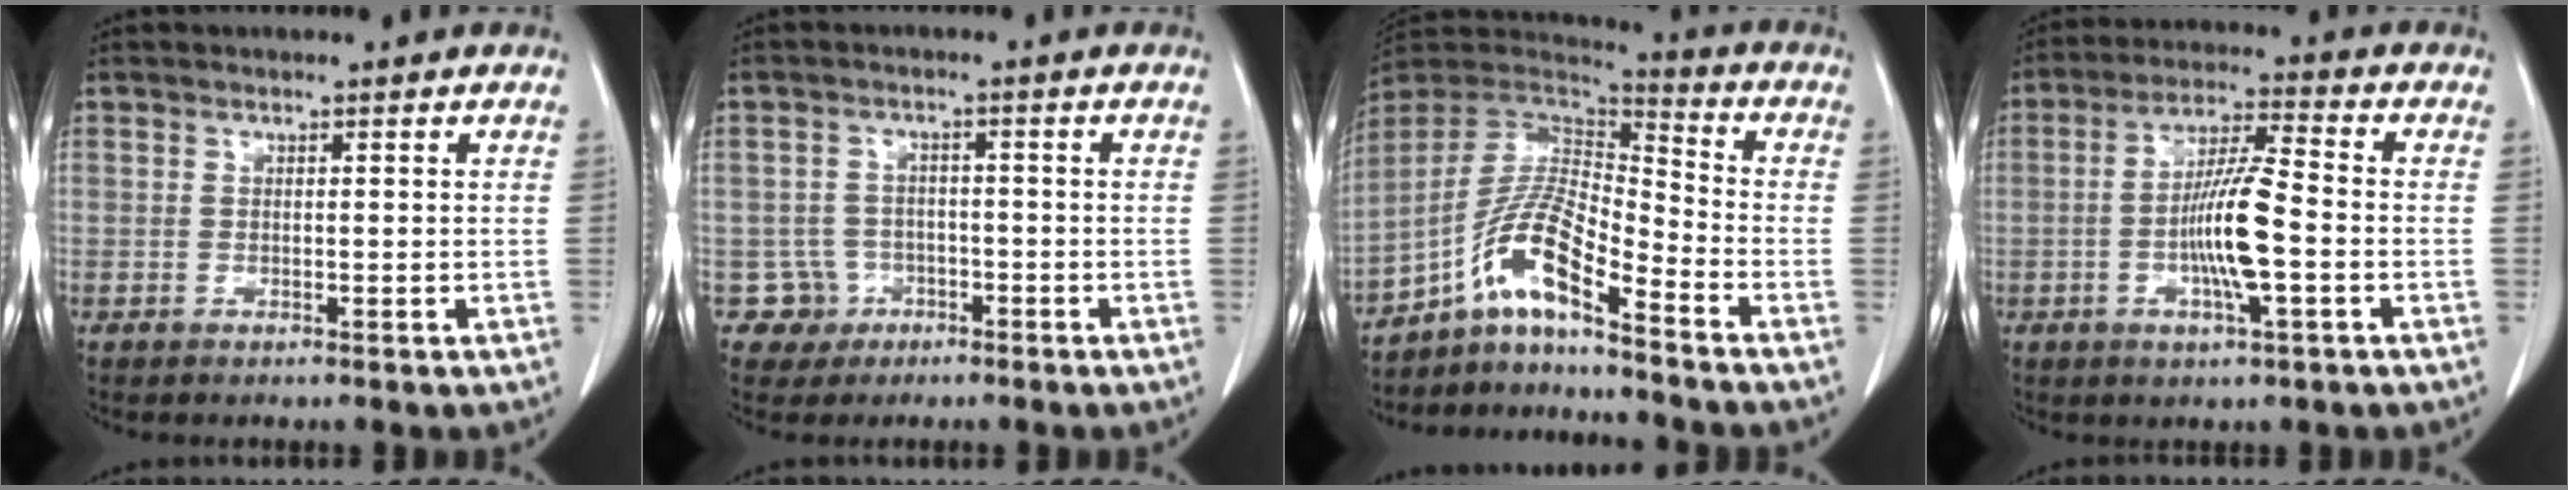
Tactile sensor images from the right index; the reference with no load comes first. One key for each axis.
{"total": 4.0, "fx": -1.7, "fy": 3.6, "fz": -0.6, "tx": 0.018, "ty": 0.016, "tz": -0.027}
{"total": 10.8, "fx": -7.1, "fy": 1.1, "fz": 8.1, "tx": -0.165, "ty": 0.018, "tz": -0.135}
{"total": 10.1, "fx": -2.1, "fy": 1.0, "fz": 9.9, "tx": -0.188, "ty": -0.001, "tz": -0.044}